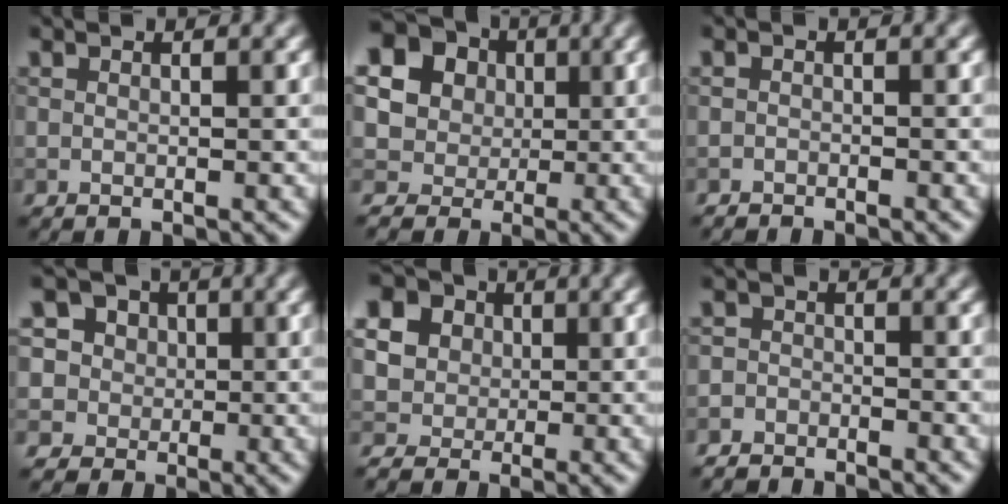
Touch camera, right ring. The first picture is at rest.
{"total": 18.8, "force": [5.6, 16.8, 6.2], "torque": [-0.191, 0.028, 0.080]}
{"total": 1.4, "force": [-1.4, 0.2, 0.0], "torque": [0.004, 0.000, -0.028]}
{"total": 9.6, "force": [4.6, 7.5, 3.8], "torque": [-0.073, 0.041, 0.043]}
{"total": 11.8, "force": [2.7, 10.6, 4.5], "torque": [-0.124, 0.032, 0.027]}
{"total": 3.5, "force": [-3.2, 1.4, 0.4], "torque": [0.007, -0.001, -0.062]}